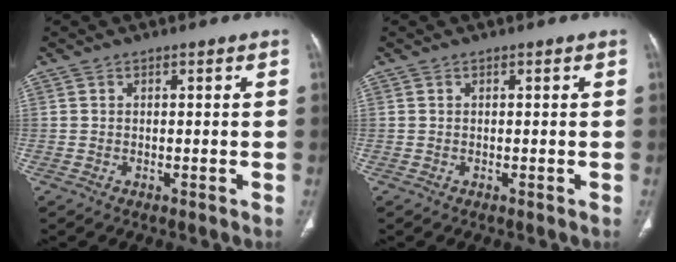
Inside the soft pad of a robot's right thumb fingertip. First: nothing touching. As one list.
[{"total": 0.0}]